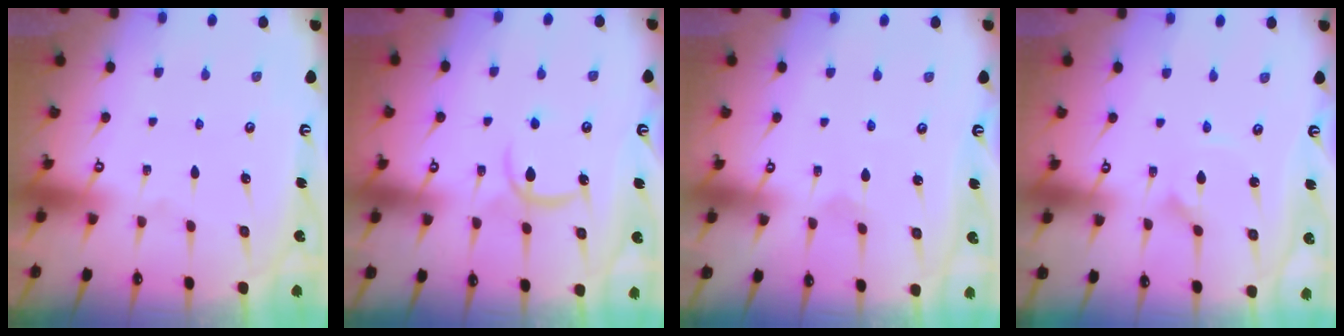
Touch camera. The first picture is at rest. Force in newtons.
{"total": 7.5, "press": 7.4, "slide": 0.7}
{"total": 0.9, "press": 0.9, "slide": 0.0}
{"total": 1.1, "press": 1.1, "slide": 0.2}